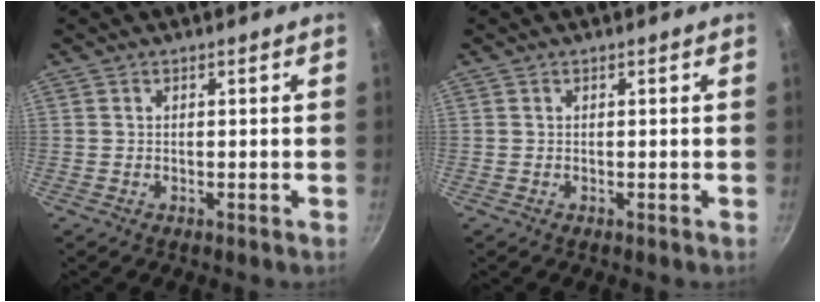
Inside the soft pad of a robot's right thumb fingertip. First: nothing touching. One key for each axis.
{"total": 0.0}